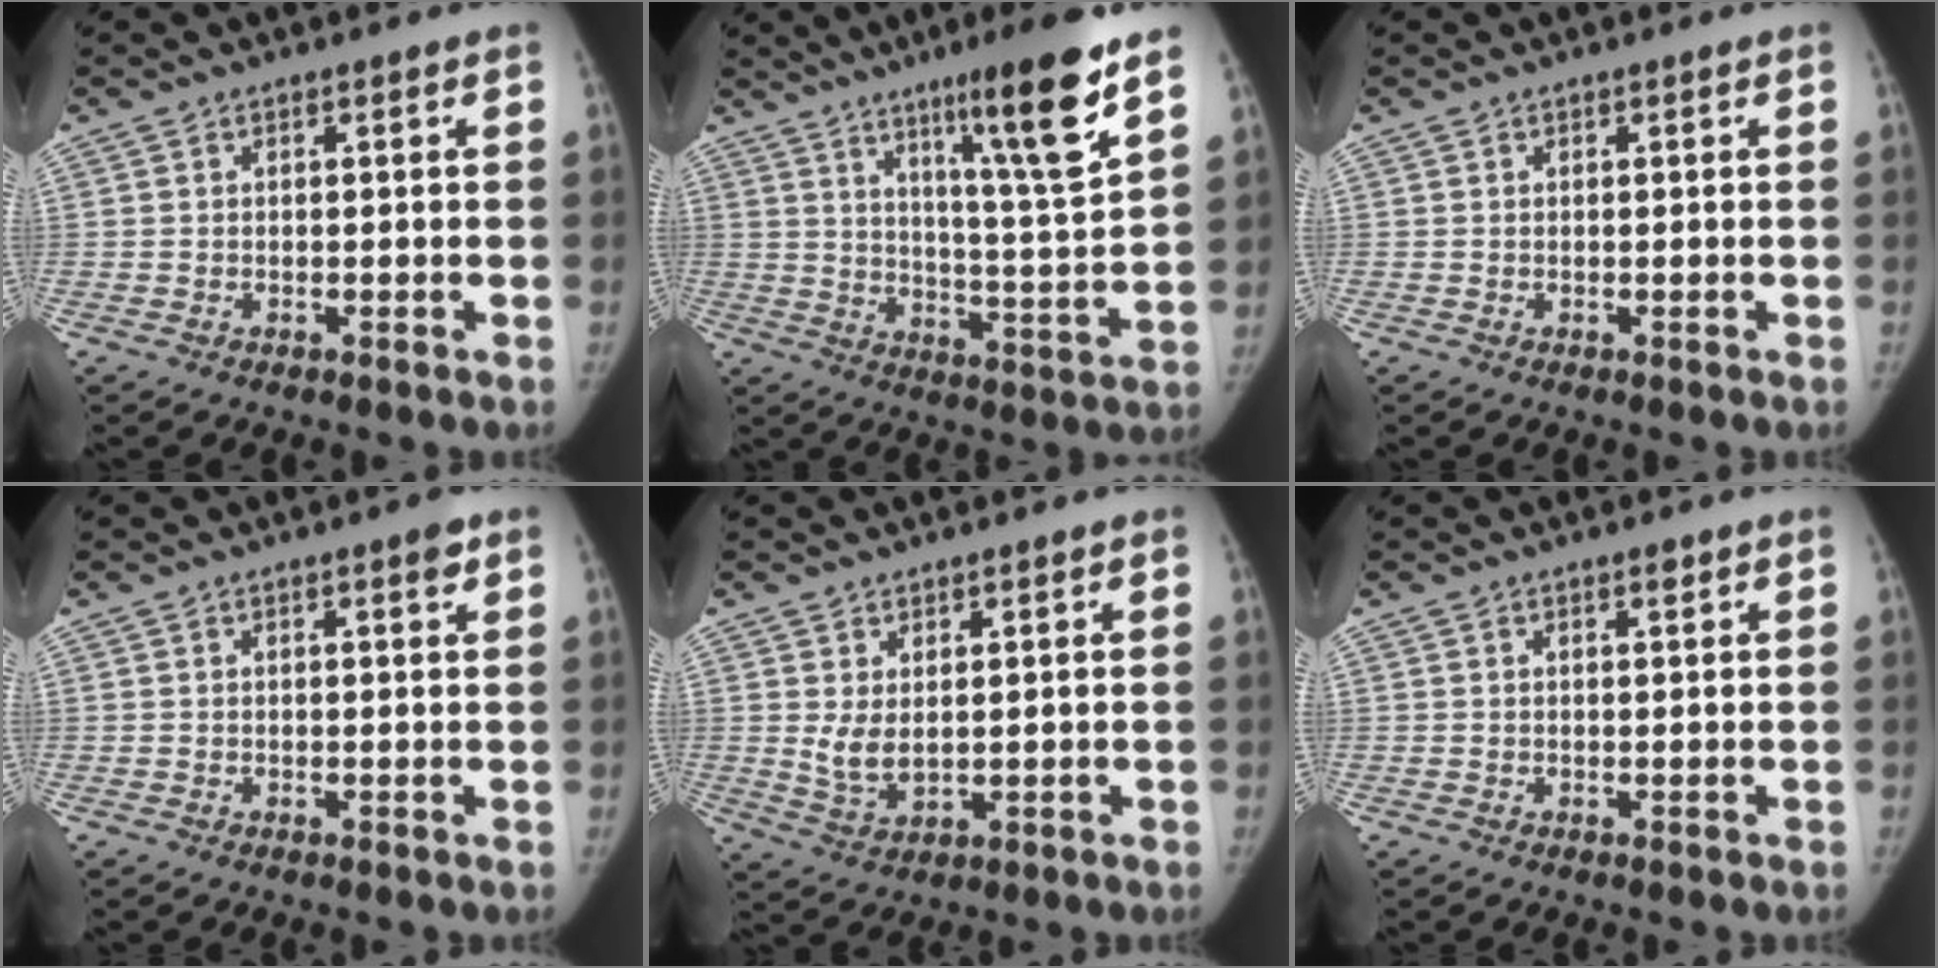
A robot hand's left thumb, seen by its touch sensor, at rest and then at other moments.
{"total": 16.3, "force": [9.6, 0.7, 13.1], "torque": [-0.194, -0.061, 0.153]}
{"total": 0.0}
{"total": 1.6, "force": [0.9, 0.4, 1.2], "torque": [-0.015, -0.003, 0.012]}
{"total": 4.5, "force": [1.1, 2.5, 3.6], "torque": [-0.063, -0.015, 0.032]}
{"total": 0.9, "force": [0.6, 0.2, 0.6], "torque": [-0.008, -0.003, 0.010]}